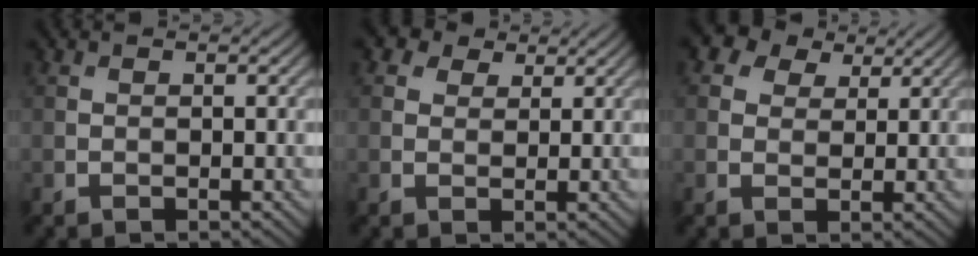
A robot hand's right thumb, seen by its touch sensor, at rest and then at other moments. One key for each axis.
{"total": 4.1, "fx": 2.7, "fy": 2.6, "fz": 1.7, "tx": -0.041, "ty": -0.003, "tz": 0.048}
{"total": 6.4, "fx": 4.0, "fy": 4.2, "fz": 2.7, "tx": -0.074, "ty": -0.003, "tz": 0.068}